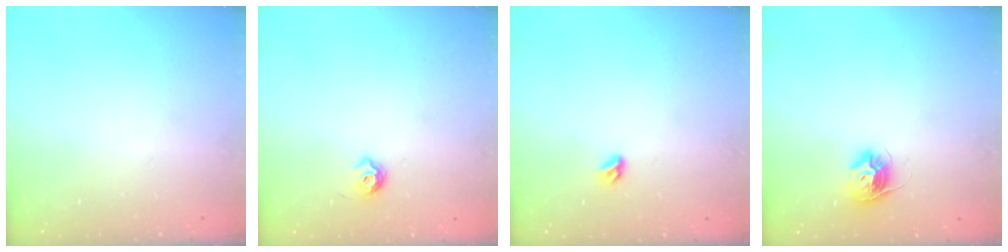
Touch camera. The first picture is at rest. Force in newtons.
{"total": 6.1, "press": 6.0, "slide": 0.9}
{"total": 3.5, "press": 3.5, "slide": 0.8}
{"total": 9.6, "press": 9.6, "slide": 0.6}